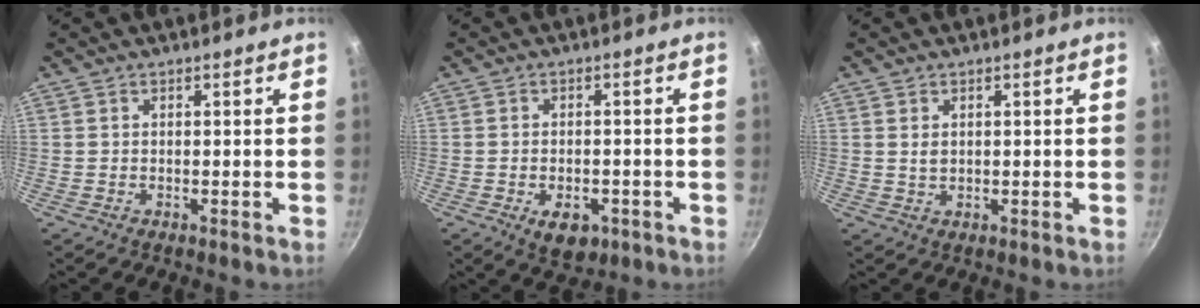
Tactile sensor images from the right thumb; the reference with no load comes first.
{"total": 6.2, "force": [-2.6, 3.9, 4.2], "torque": [-0.047, 0.008, -0.027]}
{"total": 1.7, "force": [0.5, 1.3, 1.1], "torque": [-0.016, 0.000, 0.009]}